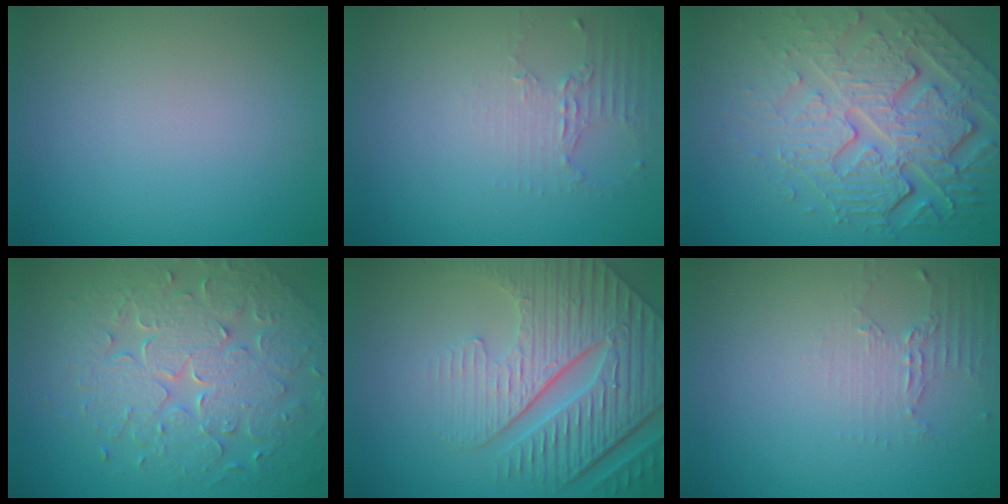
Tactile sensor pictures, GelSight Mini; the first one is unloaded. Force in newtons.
{"total": 2.2, "press": 1.6, "slide": 1.5}
{"total": 8.5, "press": 5.9, "slide": 6.2}
{"total": 8.1, "press": 5.8, "slide": 5.7}
{"total": 7.6, "press": 6.0, "slide": 4.7}
{"total": 2.0, "press": 1.5, "slide": 1.4}